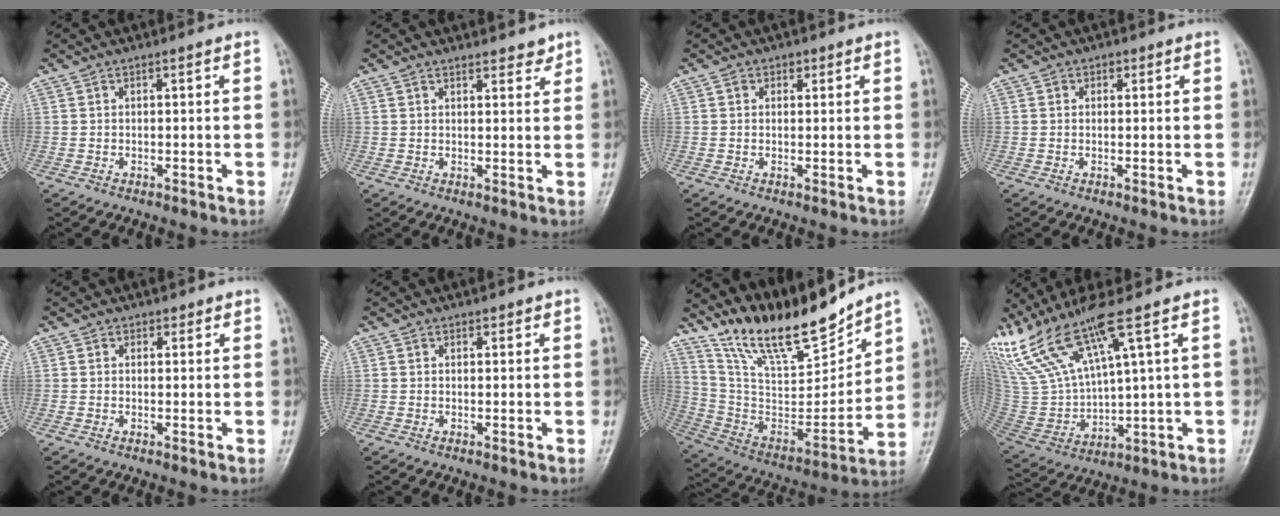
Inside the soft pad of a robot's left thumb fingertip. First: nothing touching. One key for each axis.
{"total": 3.1, "fx": 2.8, "fy": 1.2, "fz": 0.8, "tx": 0.010, "ty": -0.017, "tz": 0.036}
{"total": 1.6, "fx": 0.8, "fy": 1.3, "fz": 0.5, "tx": 0.006, "ty": -0.003, "tz": 0.009}
{"total": 1.0, "fx": 0.5, "fy": 0.8, "fz": 0.2, "tx": 0.009, "ty": -0.002, "tz": 0.005}
{"total": 1.0, "fx": 0.7, "fy": 0.7, "fz": 0.0, "tx": 0.012, "ty": -0.004, "tz": 0.006}
{"total": 0.6, "fx": 0.6, "fy": 0.3, "fz": 0.1, "tx": 0.002, "ty": -0.004, "tz": 0.006}
{"total": 20.2, "fx": 17.2, "fy": 5.2, "fz": 9.3, "tx": -0.115, "ty": -0.109, "tz": 0.317}
{"total": 15.8, "fx": 10.4, "fy": 1.8, "fz": 11.7, "tx": -0.250, "ty": -0.040, "tz": 0.221}